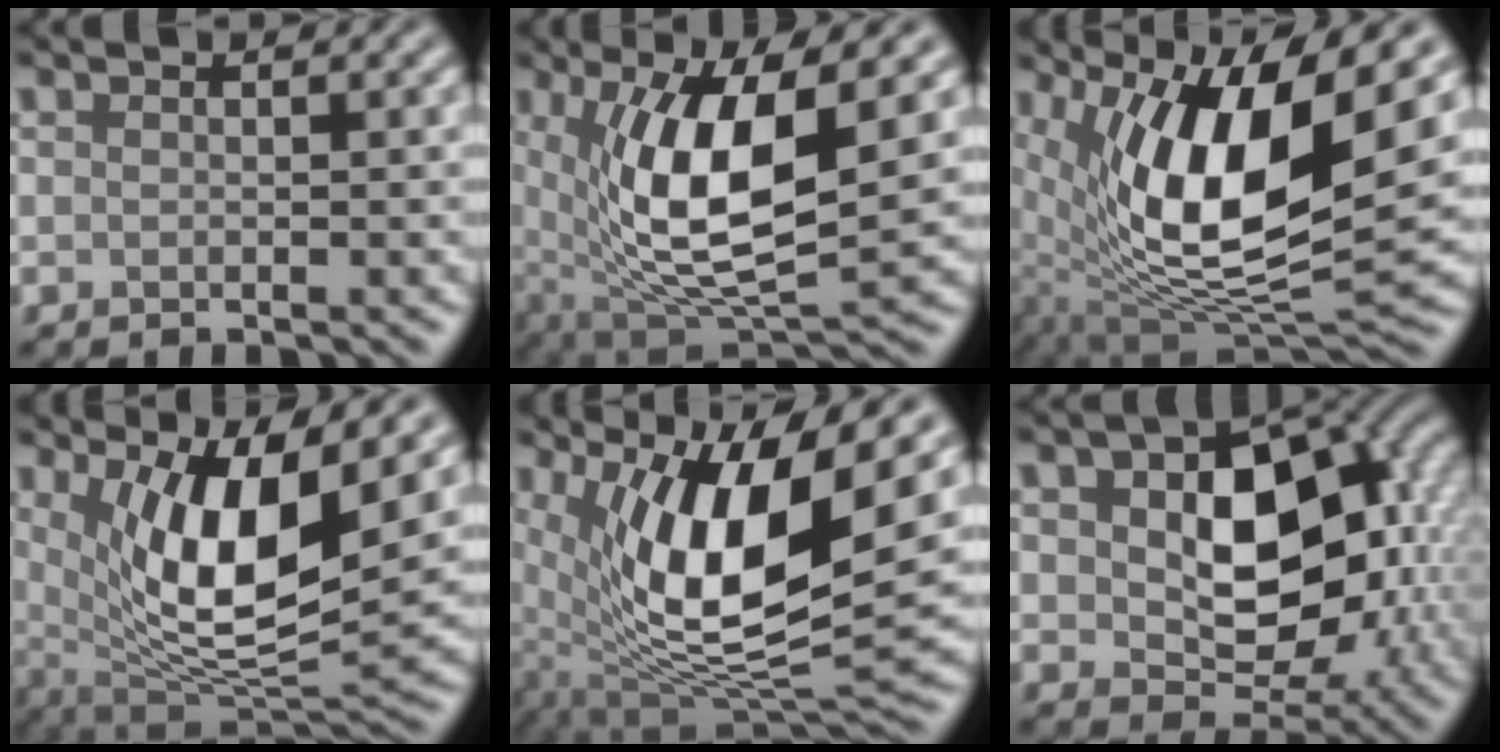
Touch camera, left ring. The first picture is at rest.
{"total": 10.4, "force": [1.9, 3.7, 9.6], "torque": [-0.175, -0.010, 0.037]}
{"total": 13.3, "force": [3.4, 4.5, 12.0], "torque": [-0.216, -0.010, 0.065]}
{"total": 9.7, "force": [3.2, 3.1, 8.6], "torque": [-0.146, -0.020, 0.062]}
{"total": 13.3, "force": [3.4, 4.3, 12.1], "torque": [-0.217, -0.012, 0.067]}
{"total": 11.9, "force": [1.0, 7.7, 9.1], "torque": [-0.122, -0.006, 0.025]}